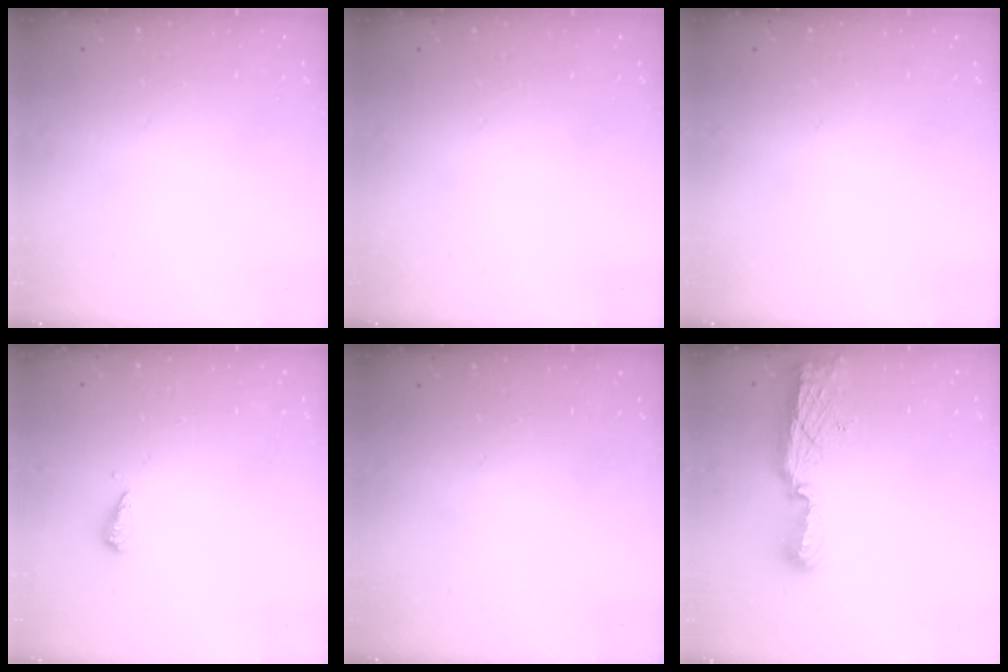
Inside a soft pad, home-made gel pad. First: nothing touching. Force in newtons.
{"total": 0.0}
{"total": 0.0}
{"total": 3.0, "press": 3.0, "slide": 0.2}
{"total": 0.0}
{"total": 11.4, "press": 10.2, "slide": 4.9}